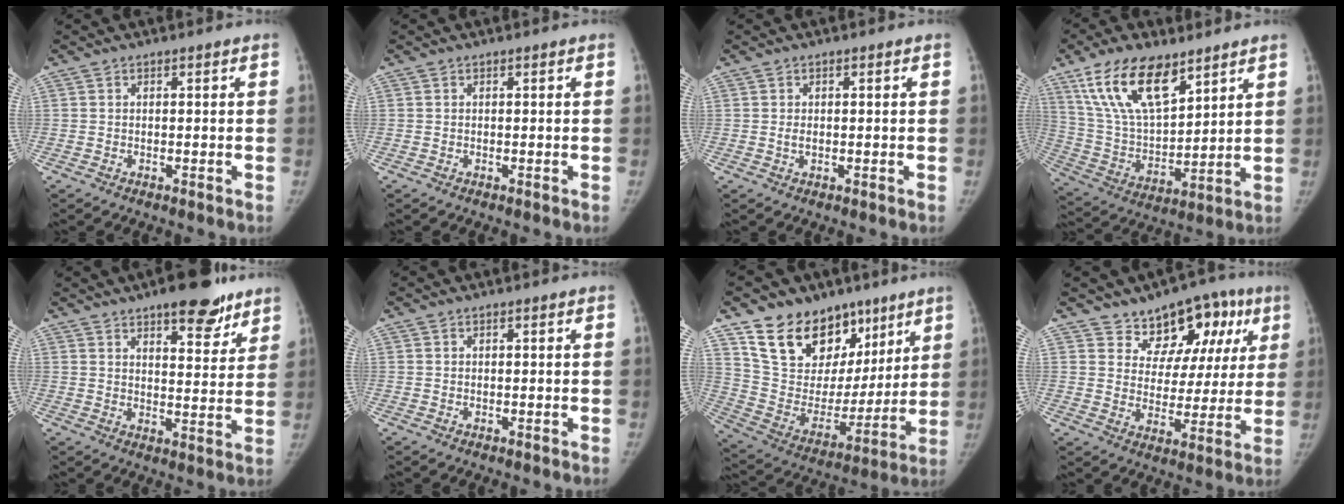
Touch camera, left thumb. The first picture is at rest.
{"total": 0.0}
{"total": 1.2, "force": [0.0, 0.7, 1.0], "torque": [-0.015, 0.003, -0.001]}
{"total": 17.5, "force": [10.7, 7.8, 11.5], "torque": [-0.183, -0.044, 0.209]}
{"total": 12.5, "force": [8.5, 4.9, 7.9], "torque": [-0.062, -0.042, 0.116]}
{"total": 0.0}
{"total": 22.0, "force": [13.5, 14.9, 8.8], "torque": [-0.090, -0.046, 0.240]}
{"total": 13.4, "force": [7.5, 8.8, 6.9], "torque": [-0.029, -0.021, 0.109]}